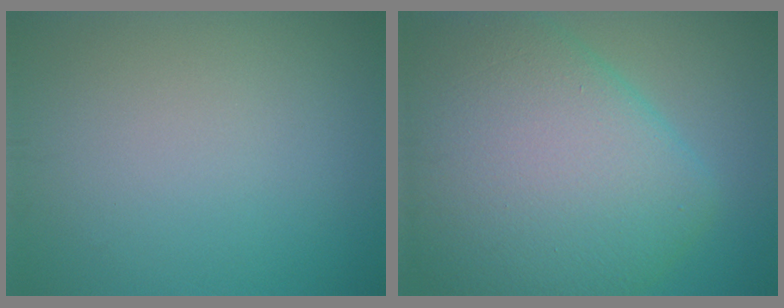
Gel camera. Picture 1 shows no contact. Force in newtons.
{"total": 12.1, "press": 12.1, "slide": 0.3}